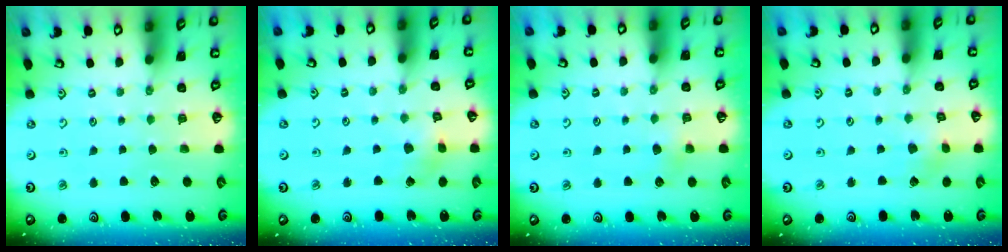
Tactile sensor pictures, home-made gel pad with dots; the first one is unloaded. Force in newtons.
{"total": 2.7, "press": 2.7, "slide": 0.3}
{"total": 3.4, "press": 3.4, "slide": 0.4}
{"total": 1.9, "press": 1.9, "slide": 0.2}